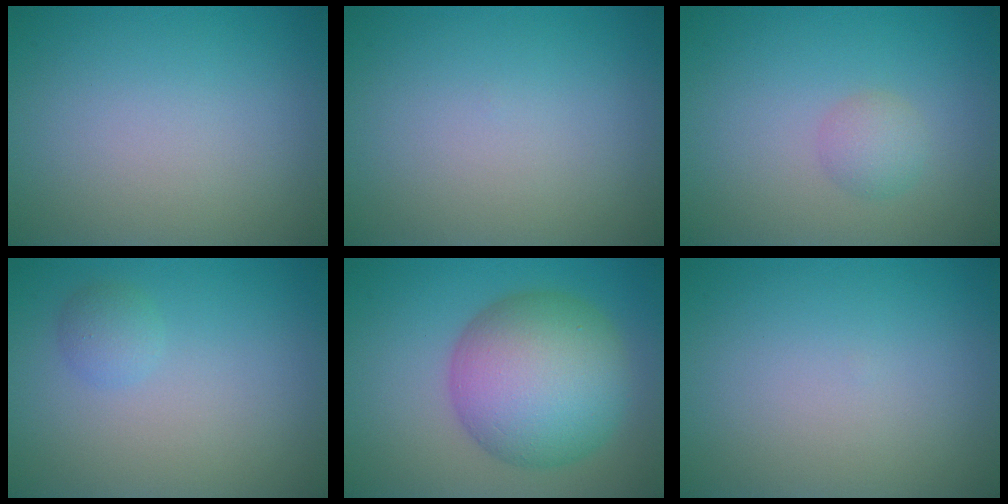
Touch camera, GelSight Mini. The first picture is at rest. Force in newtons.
{"total": 0.0}
{"total": 1.7, "press": 1.7, "slide": 0.0}
{"total": 1.3, "press": 1.3, "slide": 0.1}
{"total": 10.4, "press": 10.4, "slide": 0.5}
{"total": 0.0}